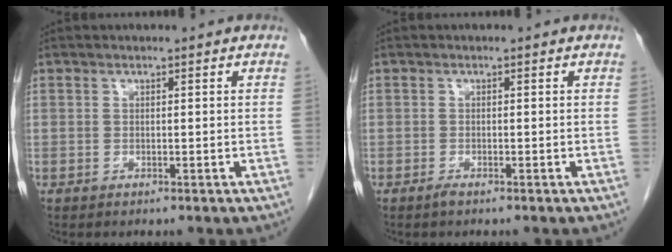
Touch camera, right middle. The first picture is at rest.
{"total": 0.7, "force": [-0.6, 0.0, 0.4], "torque": [-0.010, -0.001, -0.010]}